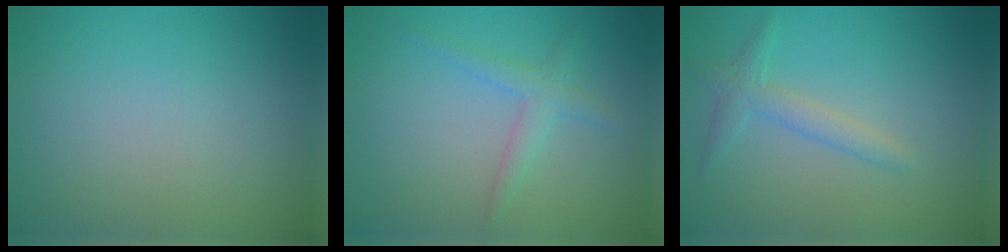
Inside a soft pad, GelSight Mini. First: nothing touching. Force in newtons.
{"total": 2.0, "press": 2.0, "slide": 0.0}
{"total": 2.2, "press": 2.2, "slide": 0.1}